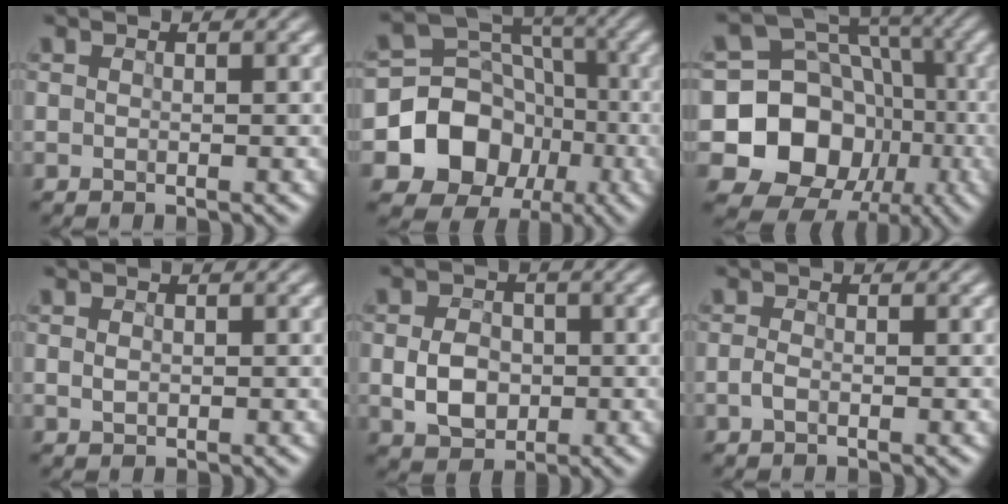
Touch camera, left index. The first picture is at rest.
{"total": 9.9, "force": [-2.9, 8.3, 4.6], "torque": [-0.092, 0.002, -0.053]}
{"total": 13.0, "force": [-2.8, 11.0, 6.2], "torque": [-0.118, -0.009, -0.064]}
{"total": 0.7, "force": [0.0, 0.5, 0.5], "torque": [-0.011, 0.002, 0.005]}
{"total": 3.7, "force": [-0.7, 2.7, 2.4], "torque": [-0.052, 0.002, -0.005]}
{"total": 0.7, "force": [-0.5, 0.0, 0.5], "torque": [-0.016, 0.005, -0.005]}